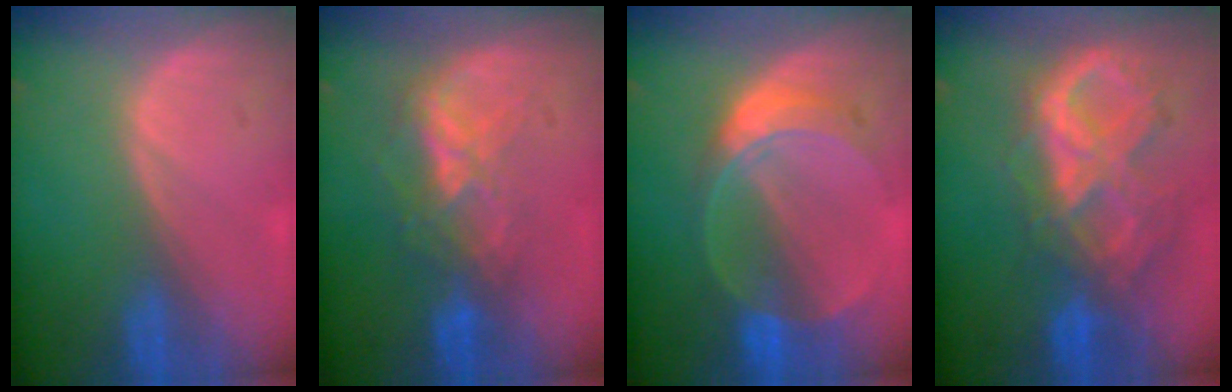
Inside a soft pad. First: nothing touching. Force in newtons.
{"total": 6.6, "press": 5.9, "slide": 2.9}
{"total": 7.2, "press": 6.5, "slide": 3.2}
{"total": 10.5, "press": 8.9, "slide": 5.5}